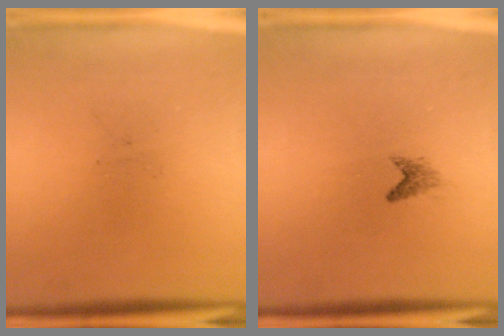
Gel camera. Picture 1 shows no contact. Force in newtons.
{"total": 1.0}